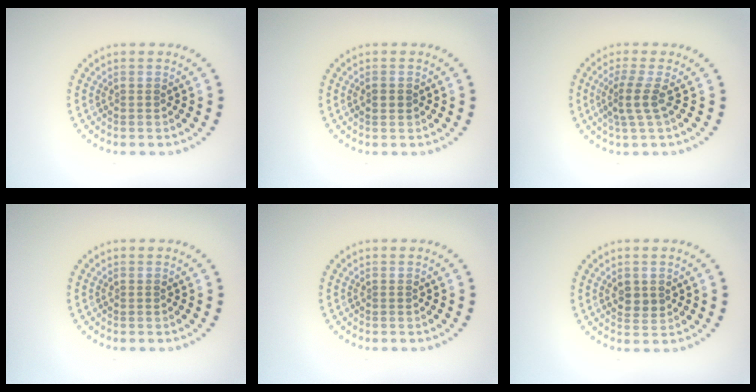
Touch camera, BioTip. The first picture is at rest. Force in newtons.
{"total": 1.3, "press": 1.3, "slide": 0.1}
{"total": 2.5, "press": 1.8, "slide": 1.7}
{"total": 0.0}
{"total": 0.0}
{"total": 1.8, "press": 1.7, "slide": 0.4}